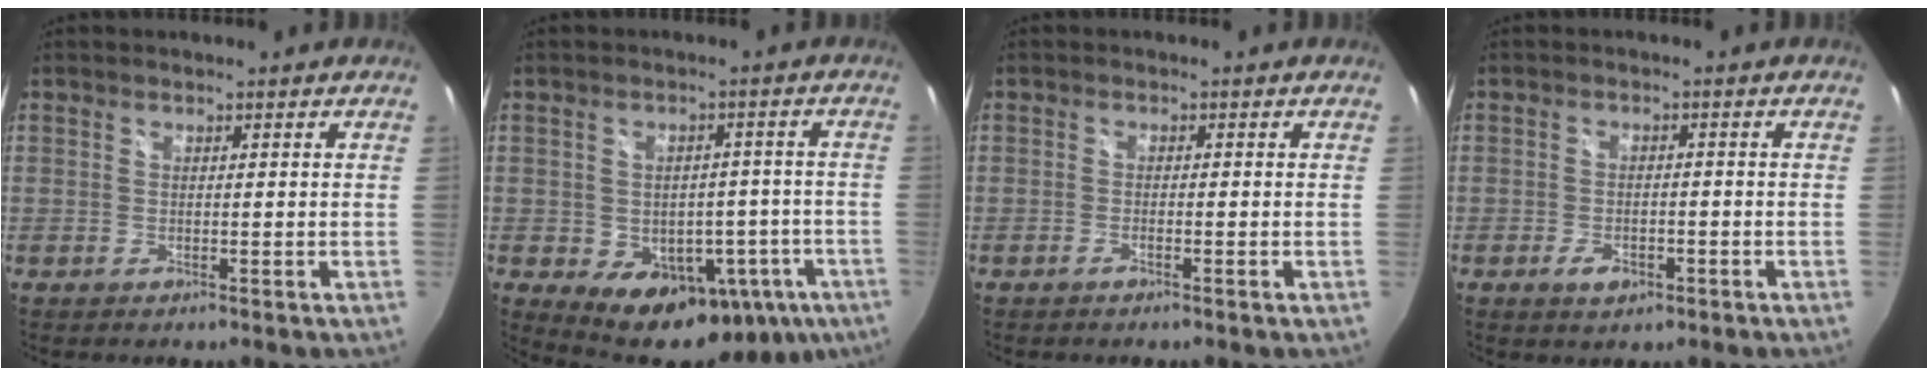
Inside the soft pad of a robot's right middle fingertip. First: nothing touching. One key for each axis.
{"total": 16.0, "fx": -7.0, "fy": 11.2, "fz": 9.0, "tx": -0.146, "ty": 0.004, "tz": -0.069}
{"total": 1.0, "fx": -0.8, "fy": 0.0, "fz": 0.6, "tx": -0.011, "ty": -0.002, "tz": -0.017}
{"total": 3.6, "fx": -1.9, "fy": 2.1, "fz": 2.2, "tx": -0.048, "ty": -0.004, "tz": -0.031}